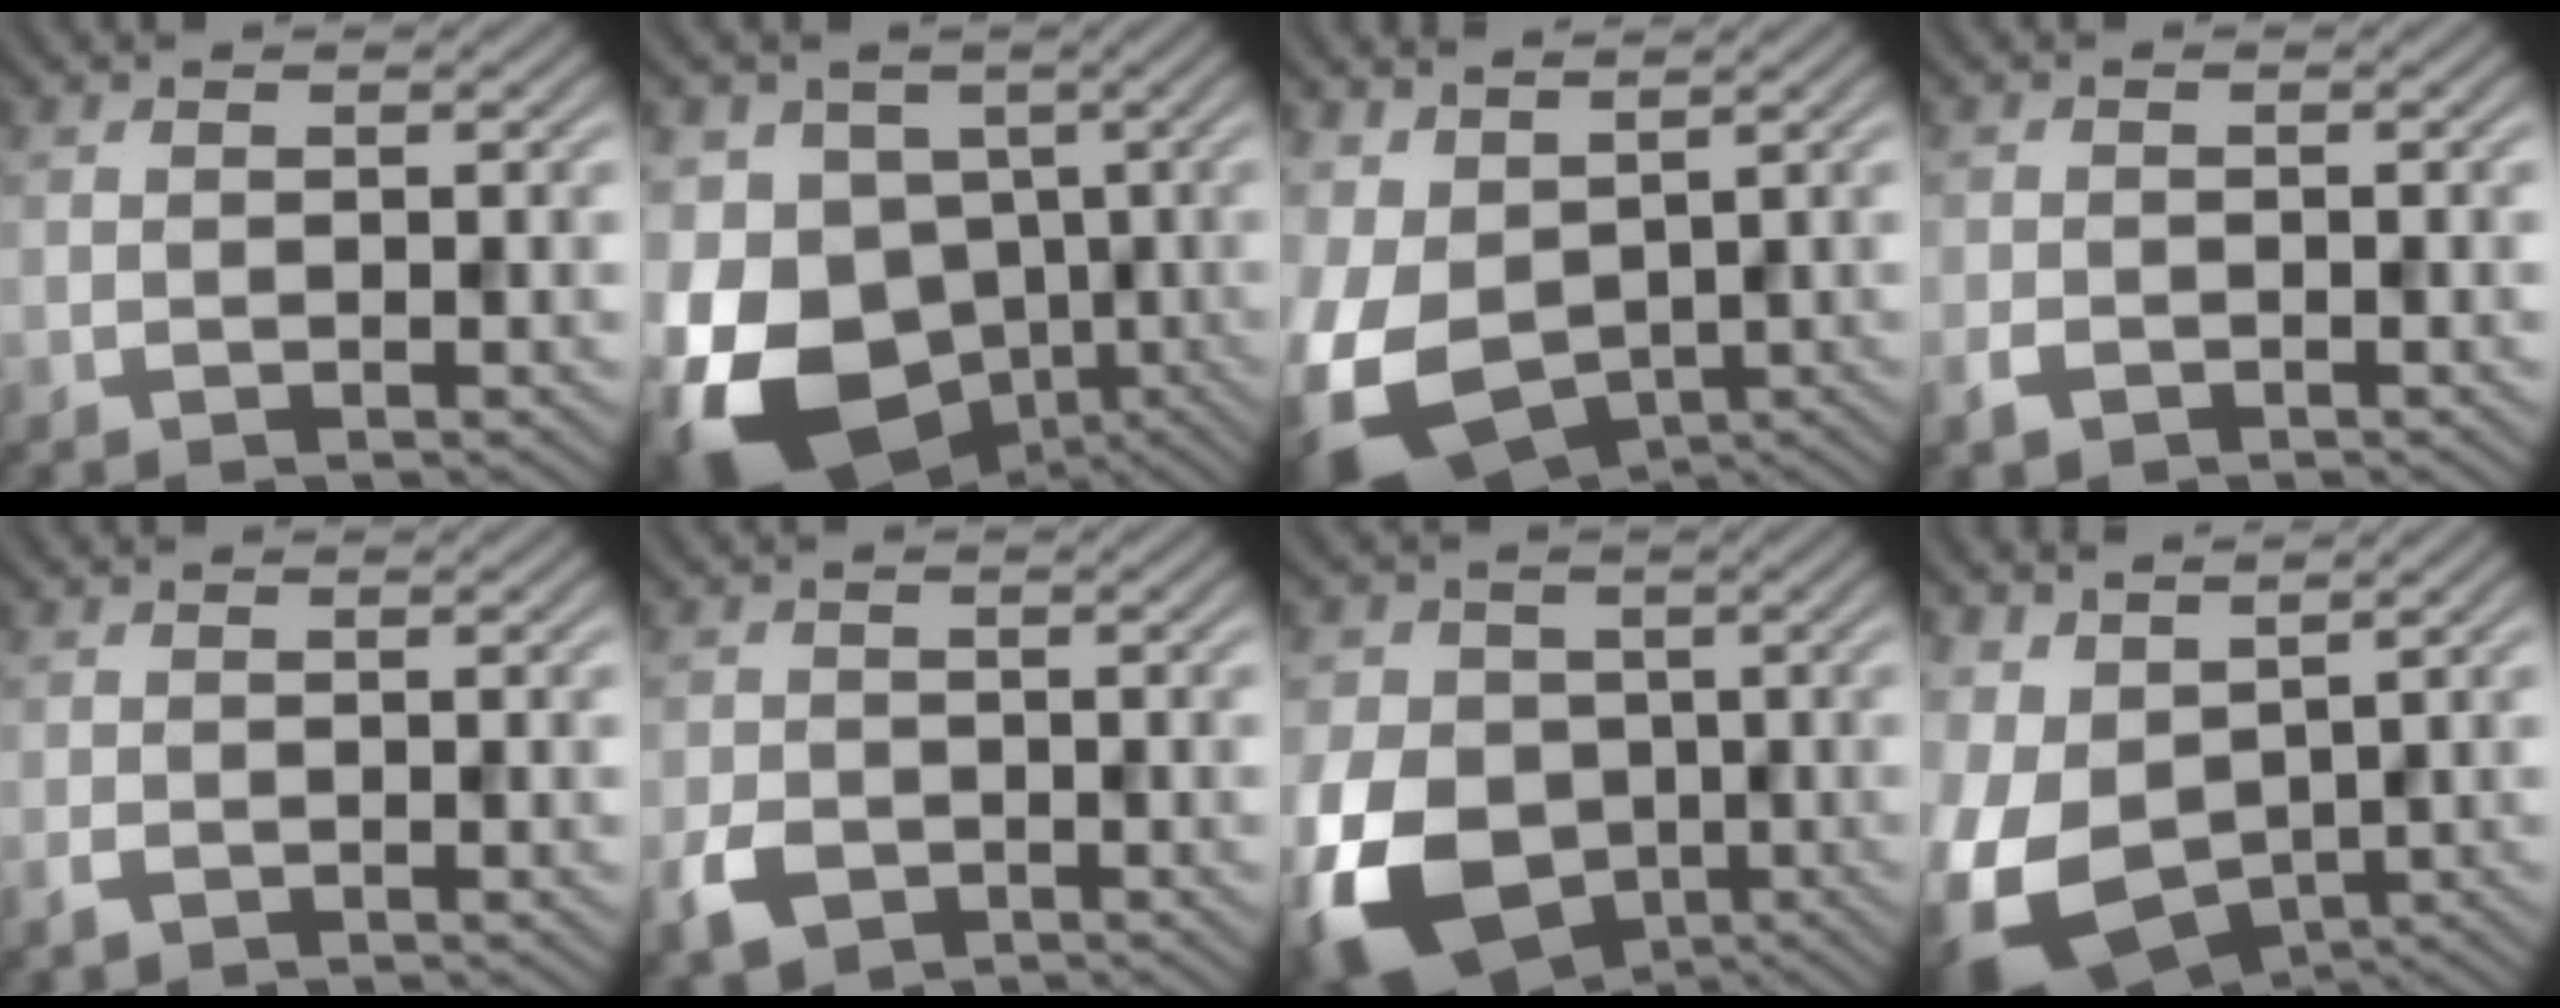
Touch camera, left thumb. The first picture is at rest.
{"total": 17.1, "force": [-5.7, 12.5, 10.2], "torque": [-0.221, -0.023, -0.094]}
{"total": 10.7, "force": [0.6, 7.4, 7.7], "torque": [-0.201, -0.028, 0.028]}
{"total": 1.7, "force": [-1.0, 1.0, 0.9], "torque": [-0.019, -0.004, -0.023]}
{"total": 1.3, "force": [-0.8, 0.7, 0.7], "torque": [-0.016, -0.004, -0.017]}
{"total": 3.8, "force": [-2.0, 2.7, 1.8], "torque": [-0.046, -0.011, -0.044]}
{"total": 14.7, "force": [-4.4, 11.1, 8.7], "torque": [-0.209, -0.035, -0.080]}
{"total": 11.8, "force": [0.2, 8.3, 8.3], "torque": [-0.222, -0.031, 0.028]}